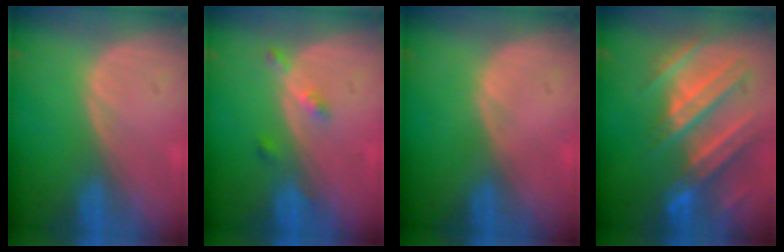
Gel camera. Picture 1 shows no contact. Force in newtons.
{"total": 2.7, "press": 2.3, "slide": 1.5}
{"total": 0.0}
{"total": 10.9, "press": 9.8, "slide": 4.9}